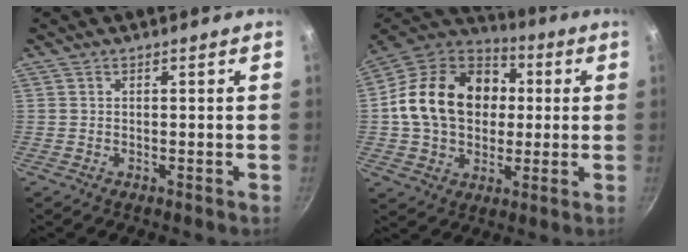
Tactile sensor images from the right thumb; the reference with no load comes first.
{"total": 22.0, "force": [2.1, 16.8, 14.0], "torque": [-0.217, 0.034, 0.029]}